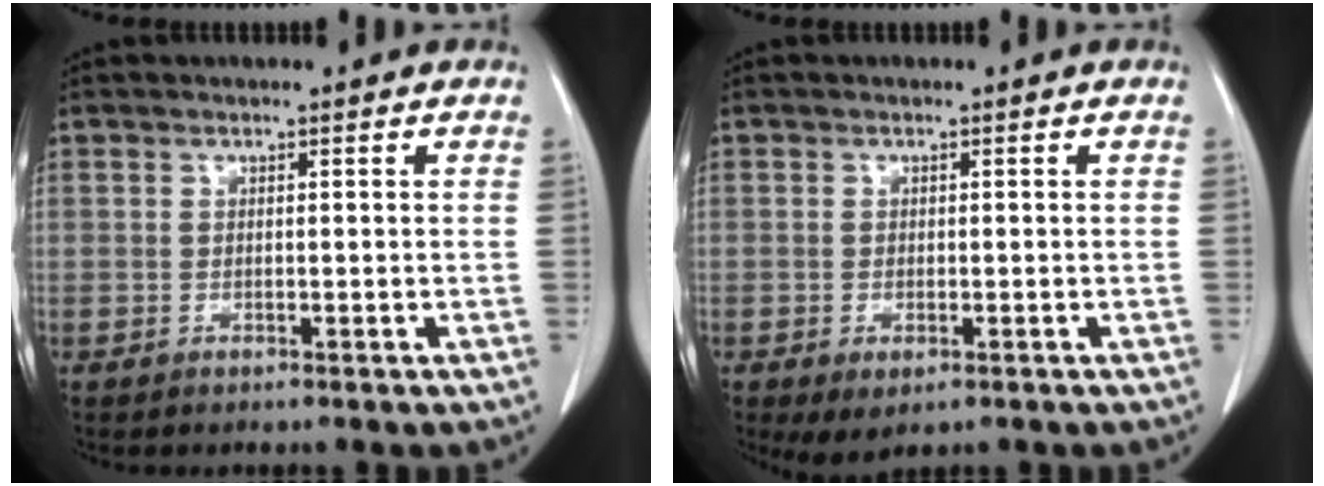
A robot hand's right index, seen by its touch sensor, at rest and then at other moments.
{"total": 3.3, "force": [-1.6, 1.5, 2.5], "torque": [-0.040, -0.007, -0.015]}